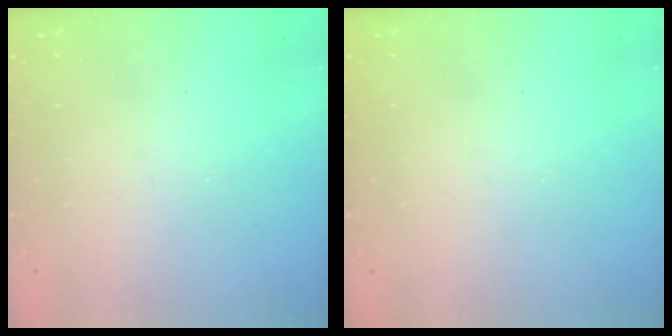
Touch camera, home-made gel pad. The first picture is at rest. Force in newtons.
{"total": 0.0}